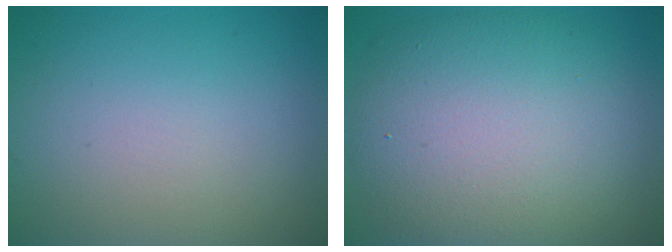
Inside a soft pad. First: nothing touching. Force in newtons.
{"total": 10.9, "press": 10.9, "slide": 0.6}